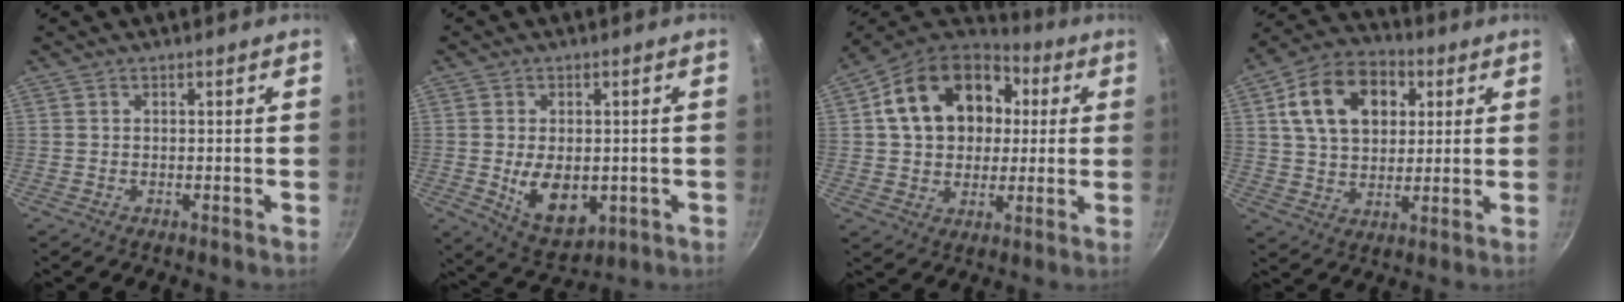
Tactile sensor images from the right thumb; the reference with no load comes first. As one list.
[{"total": 10.3, "force": [-1.3, 6.5, 7.9], "torque": [-0.106, -0.011, -0.001]}, {"total": 20.5, "force": [4.4, 15.4, 12.7], "torque": [-0.196, 0.027, 0.069]}, {"total": 16.4, "force": [4.9, 11.5, 10.7], "torque": [-0.155, 0.011, 0.072]}]